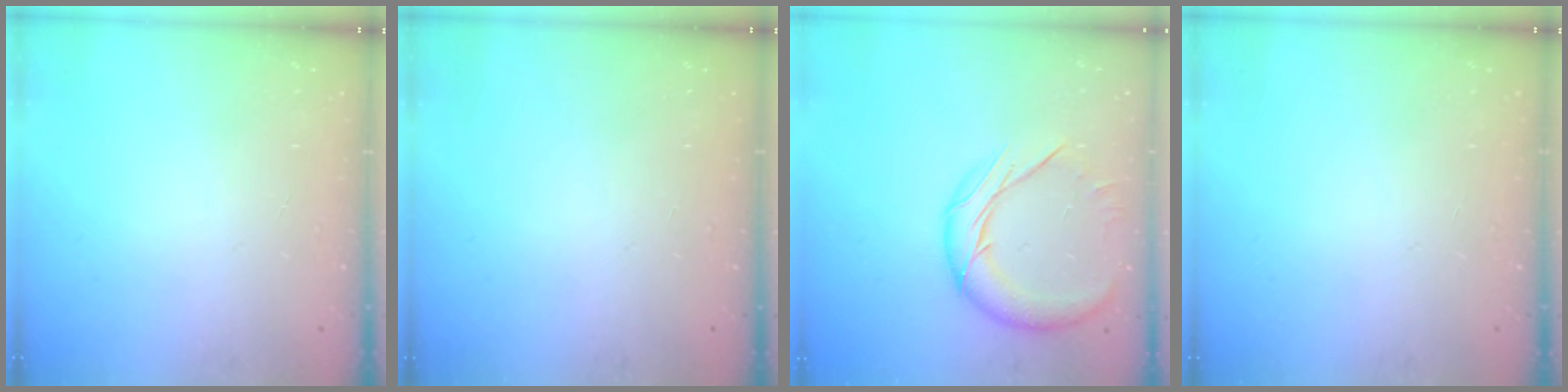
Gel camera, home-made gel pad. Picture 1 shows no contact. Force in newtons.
{"total": 0.0}
{"total": 13.3, "press": 13.2, "slide": 1.0}
{"total": 0.0}